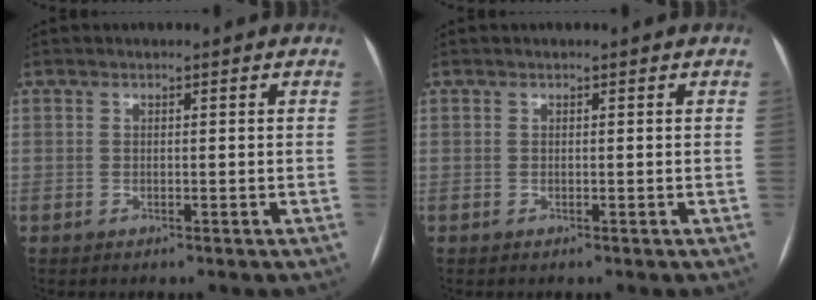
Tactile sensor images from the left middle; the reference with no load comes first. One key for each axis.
{"total": 0.0}